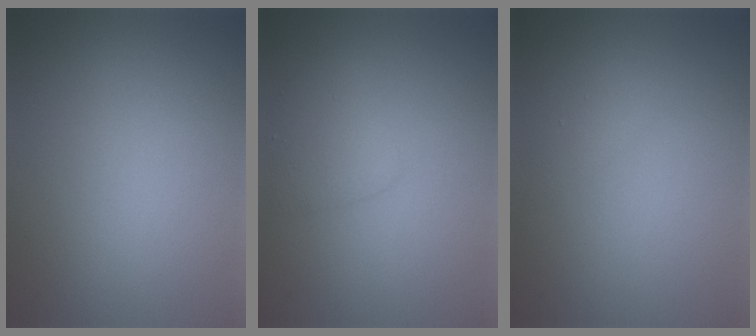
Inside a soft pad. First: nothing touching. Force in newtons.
{"total": 2.2, "press": 2.2, "slide": 0.1}
{"total": 1.1, "press": 1.1, "slide": 0.0}